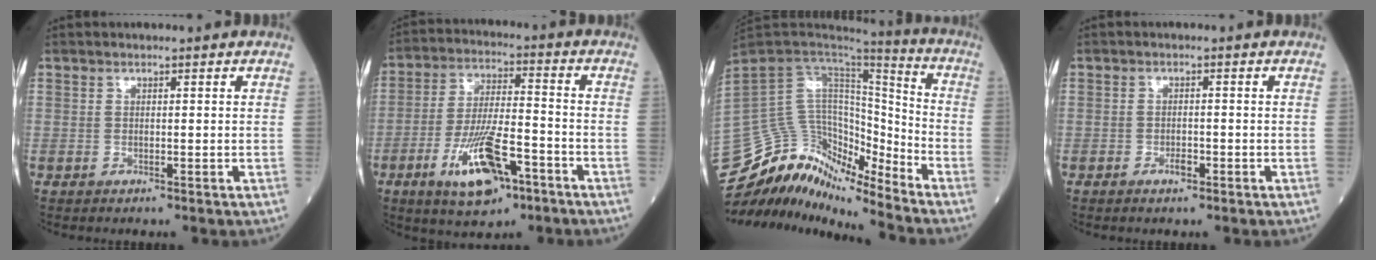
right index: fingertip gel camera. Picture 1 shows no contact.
{"total": 12.9, "force": [-6.3, 3.8, 10.6], "torque": [-0.206, -0.008, -0.106]}
{"total": 16.7, "force": [-15.9, 2.8, 4.4], "torque": [-0.073, 0.068, -0.284]}
{"total": 1.5, "force": [-0.8, 0.5, 1.2], "torque": [-0.020, 0.001, -0.012]}